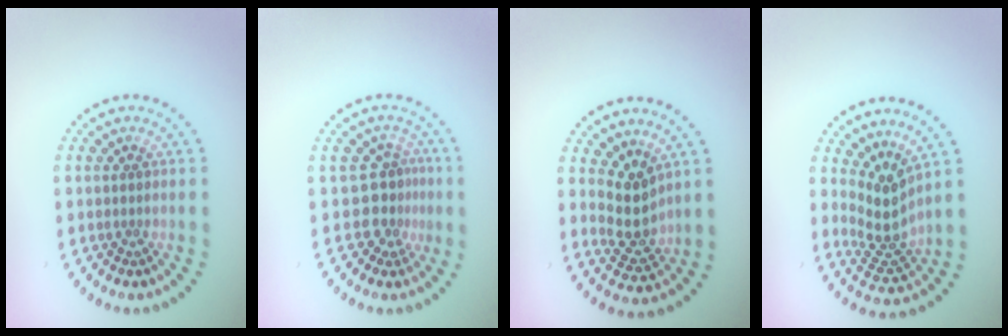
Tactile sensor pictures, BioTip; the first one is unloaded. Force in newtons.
{"total": 3.0, "press": 2.1, "slide": 2.1}
{"total": 3.2, "press": 2.8, "slide": 1.5}
{"total": 3.5, "press": 2.6, "slide": 2.4}